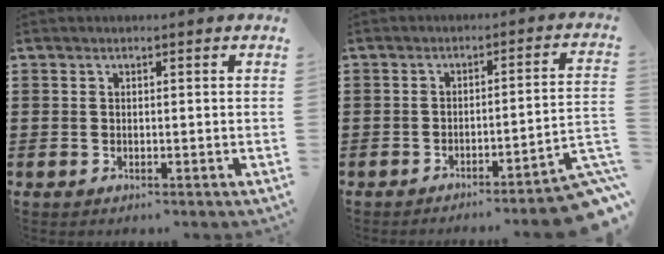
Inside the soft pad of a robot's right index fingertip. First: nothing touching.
{"total": 5.2, "force": [-4.1, -0.1, 3.3], "torque": [-0.054, -0.011, -0.079]}